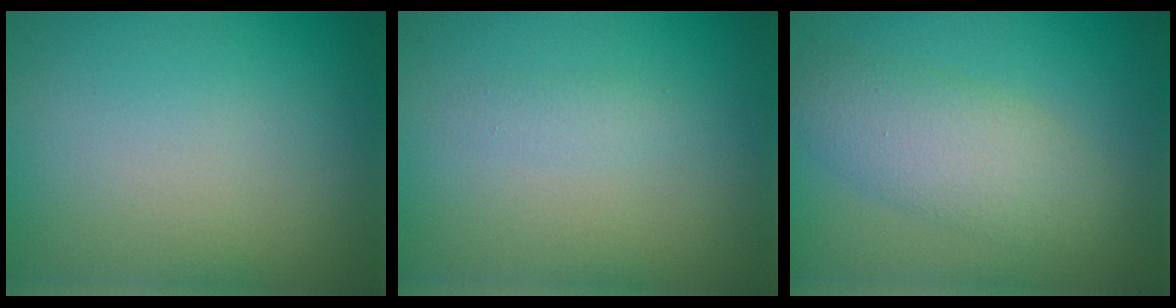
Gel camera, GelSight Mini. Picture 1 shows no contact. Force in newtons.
{"total": 0.8, "press": 0.8, "slide": 0.1}
{"total": 4.5, "press": 4.5, "slide": 0.1}